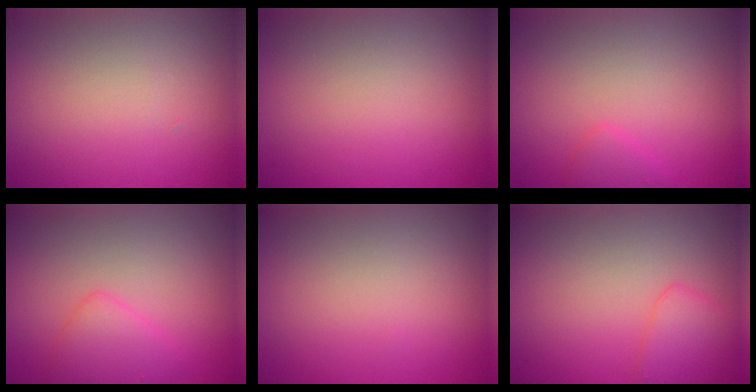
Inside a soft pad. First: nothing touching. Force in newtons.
{"total": 0.0}
{"total": 1.2, "press": 1.2, "slide": 0.0}
{"total": 2.5, "press": 2.5, "slide": 0.1}
{"total": 0.0}
{"total": 2.5, "press": 2.5, "slide": 0.2}